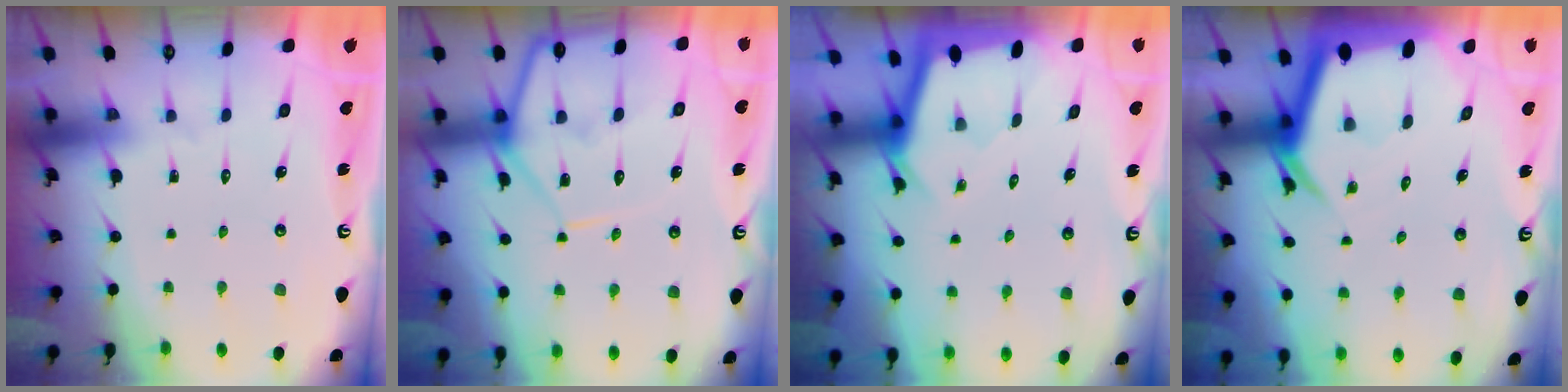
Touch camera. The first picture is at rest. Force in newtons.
{"total": 10.8, "press": 10.7, "slide": 0.9}
{"total": 2.3, "press": 2.3, "slide": 0.2}
{"total": 7.0, "press": 7.0, "slide": 0.5}